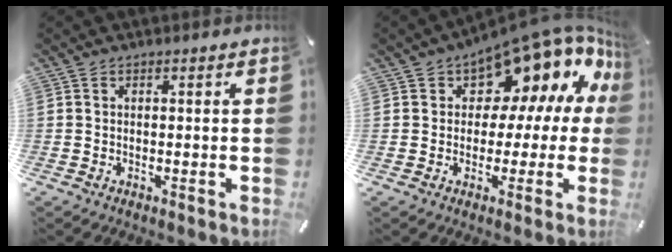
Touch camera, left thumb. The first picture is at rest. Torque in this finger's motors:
{"motor_torque": [2.48, 2.52, 0.57, -0.17, 0.21]}